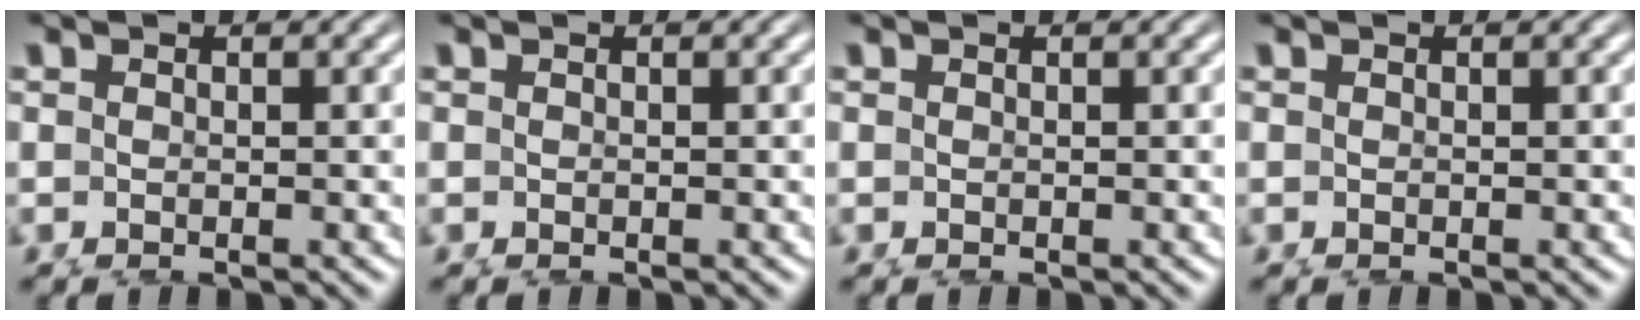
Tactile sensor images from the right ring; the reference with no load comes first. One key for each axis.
{"total": 0.0}
{"total": 0.0}
{"total": 0.0}